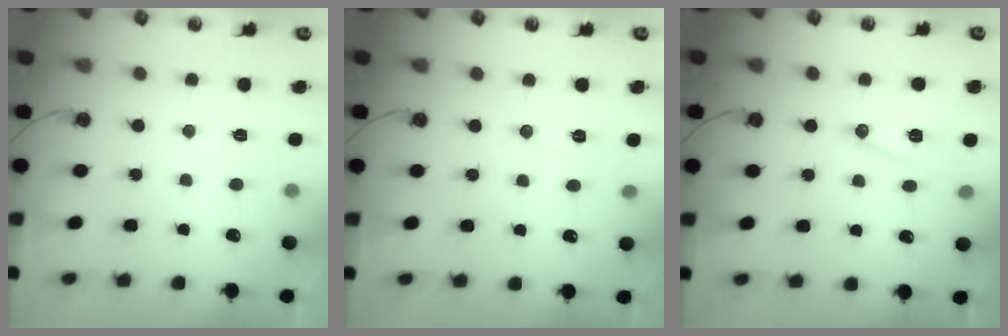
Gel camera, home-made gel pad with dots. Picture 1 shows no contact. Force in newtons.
{"total": 5.6, "press": 3.4, "slide": 4.5}
{"total": 10.1, "press": 9.5, "slide": 3.5}